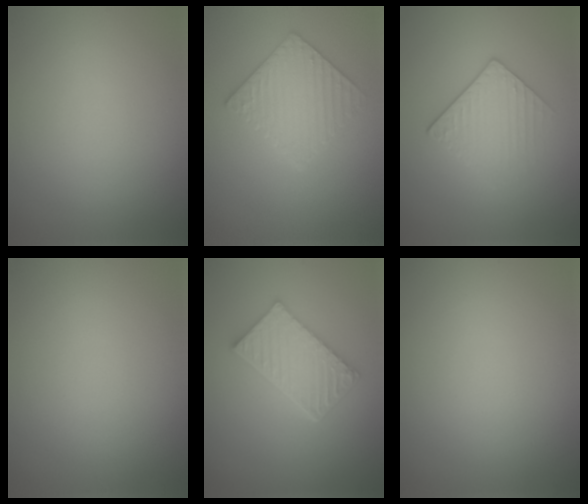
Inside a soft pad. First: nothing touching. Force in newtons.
{"total": 4.1, "press": 3.7, "slide": 1.7}
{"total": 2.1, "press": 1.8, "slide": 1.1}
{"total": 0.0}
{"total": 5.3, "press": 4.3, "slide": 3.2}
{"total": 0.0}